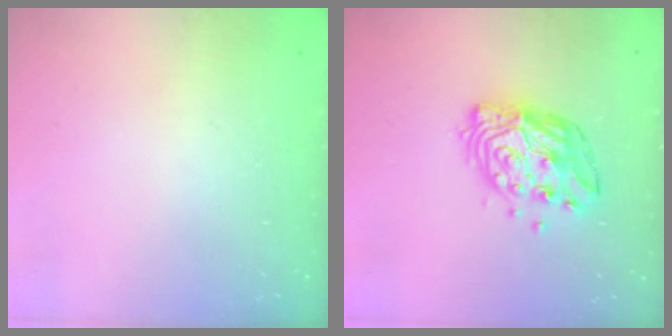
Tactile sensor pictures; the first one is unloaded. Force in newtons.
{"total": 14.1, "press": 14.0, "slide": 1.3}